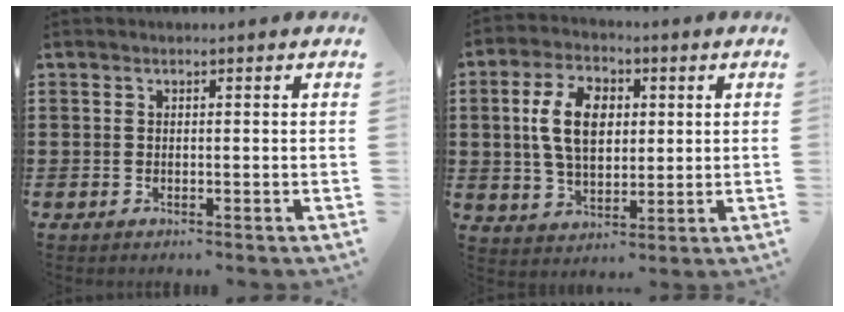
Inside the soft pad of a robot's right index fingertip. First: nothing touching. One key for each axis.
{"total": 9.3, "fx": 1.4, "fy": 5.7, "fz": 7.2, "tx": -0.170, "ty": 0.014, "tz": 0.018}